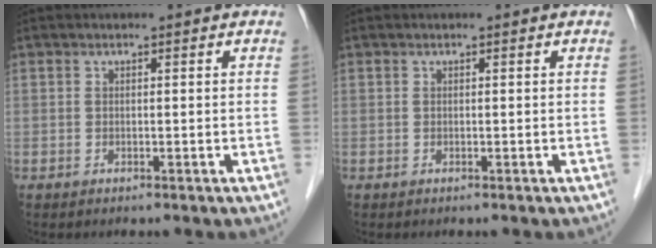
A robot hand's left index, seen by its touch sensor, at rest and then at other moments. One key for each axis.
{"total": 0.0}